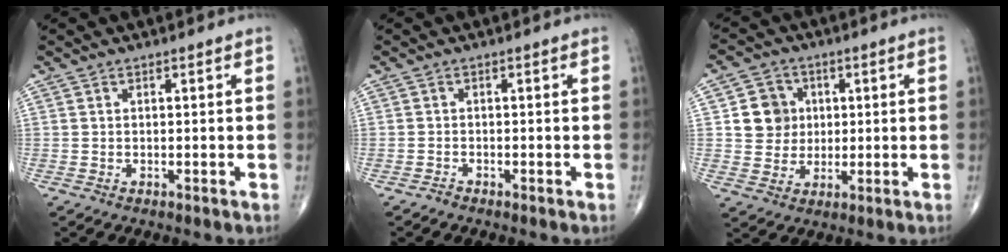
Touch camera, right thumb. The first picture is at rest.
{"total": 0.6, "force": [-0.6, 0.2, -0.1], "torque": [0.002, 0.000, -0.018]}
{"total": 7.5, "force": [1.4, 7.0, 2.4], "torque": [-0.007, 0.000, 0.023]}